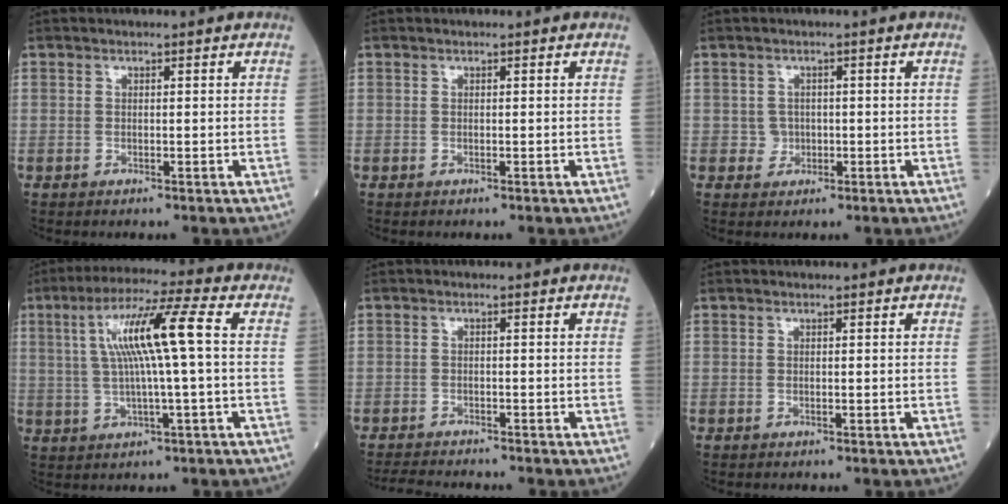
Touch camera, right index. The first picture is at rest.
{"total": 0.0}
{"total": 1.8, "force": [-0.3, 1.8, 0.3], "torque": [-0.001, 0.005, -0.004]}
{"total": 11.0, "force": [1.7, -0.1, 10.8], "torque": [-0.203, 0.020, 0.031]}
{"total": 3.9, "force": [-3.8, 0.2, 0.8], "torque": [-0.015, -0.018, -0.065]}
{"total": 0.0}